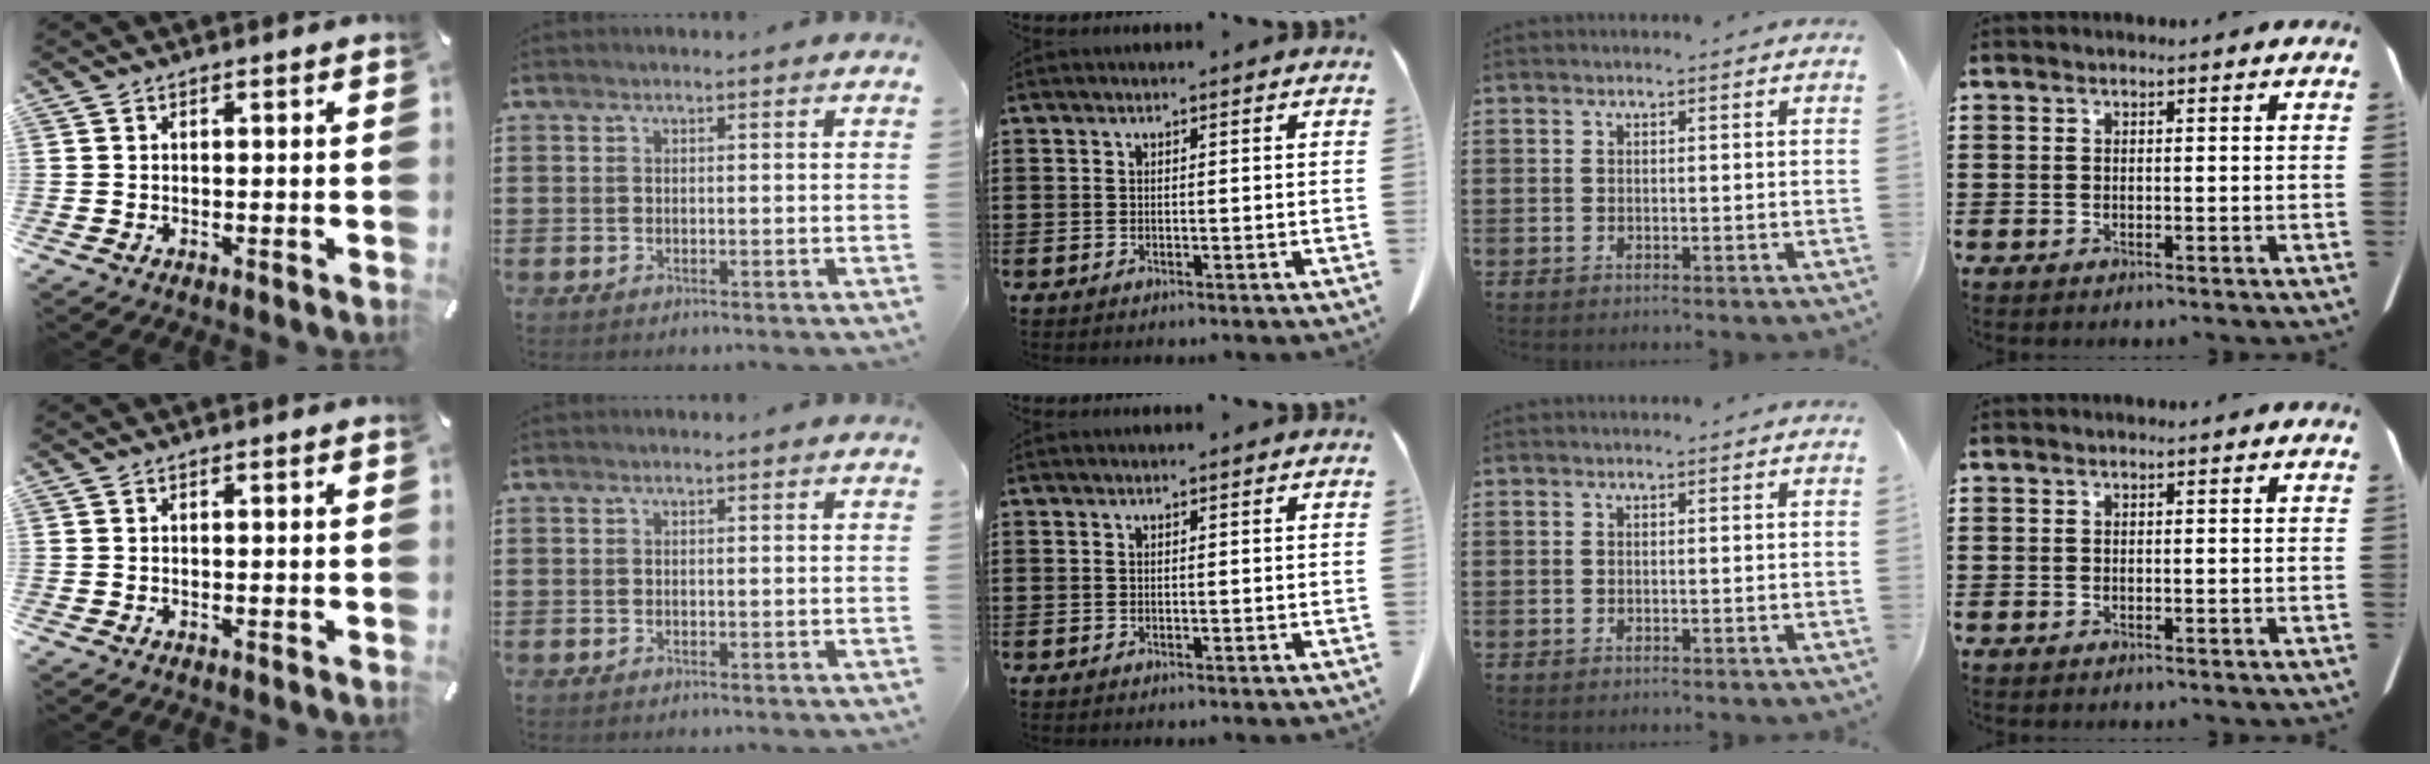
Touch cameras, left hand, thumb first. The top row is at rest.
{}